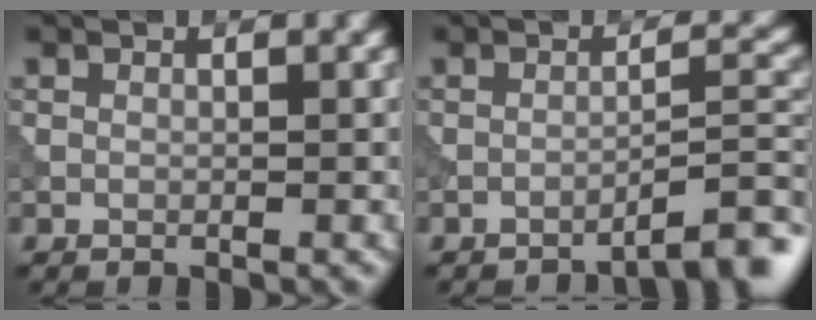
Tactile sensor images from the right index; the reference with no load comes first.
{"total": 4.2, "force": [-3.1, 0.4, 2.7], "torque": [-0.029, 0.019, -0.055]}